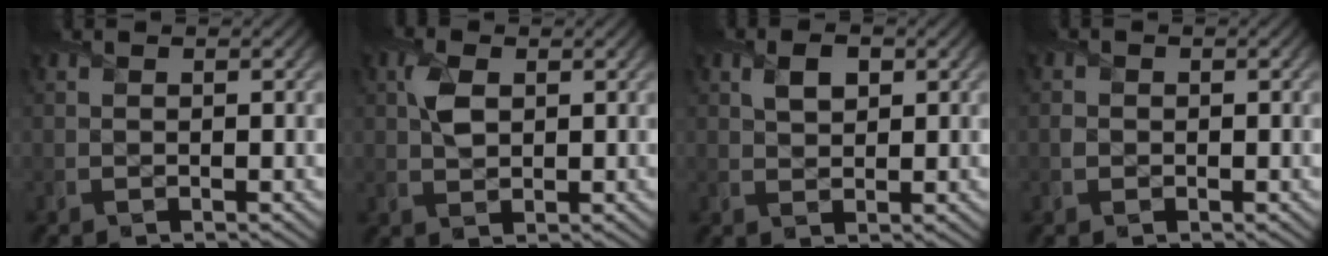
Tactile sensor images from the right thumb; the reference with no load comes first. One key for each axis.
{"total": 3.4, "fx": 1.0, "fy": 2.1, "fz": 2.5, "tx": -0.062, "ty": 0.005, "tz": 0.017}
{"total": 2.9, "fx": 1.1, "fy": 1.8, "fz": 1.9, "tx": -0.041, "ty": 0.000, "tz": 0.020}
{"total": 1.1, "fx": -0.2, "fy": 1.0, "fz": 0.2, "tx": -0.004, "ty": -0.005, "tz": -0.009}